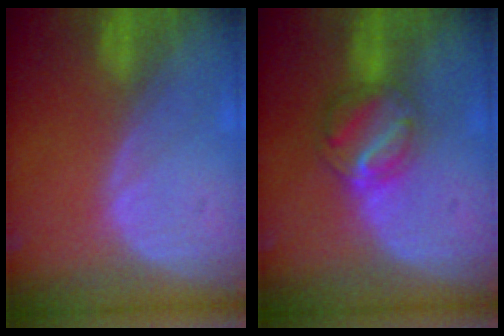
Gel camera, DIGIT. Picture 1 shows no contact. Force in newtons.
{"total": 6.5, "press": 5.5, "slide": 3.3}